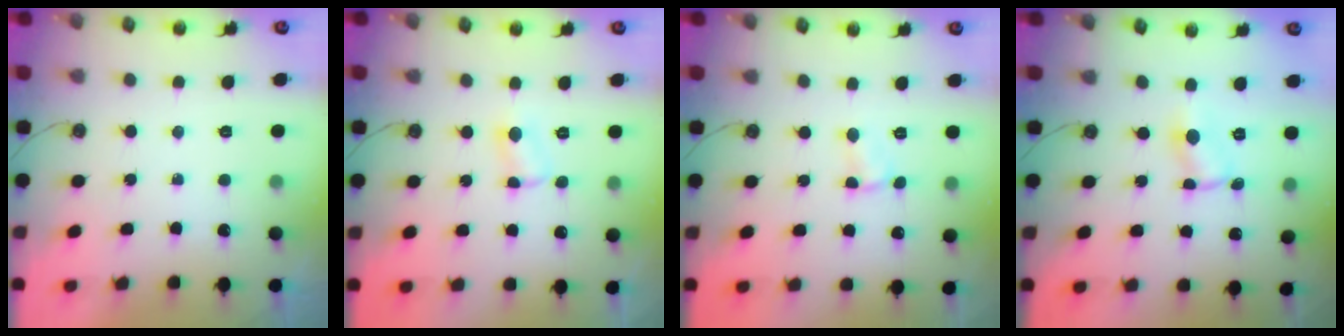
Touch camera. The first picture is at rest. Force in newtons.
{"total": 4.1, "press": 4.1, "slide": 0.7}
{"total": 1.5, "press": 1.5, "slide": 0.2}
{"total": 1.5, "press": 1.5, "slide": 0.1}